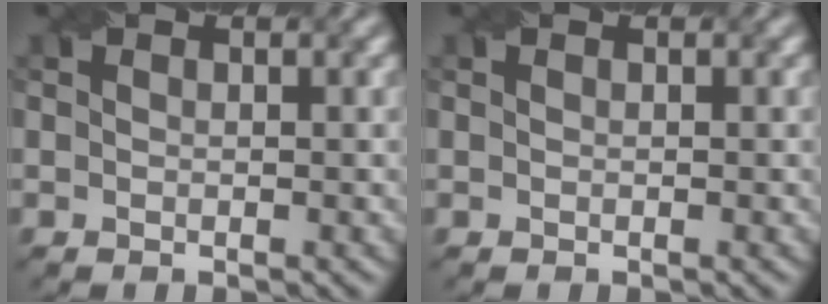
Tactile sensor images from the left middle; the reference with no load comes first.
{"total": 0.0}